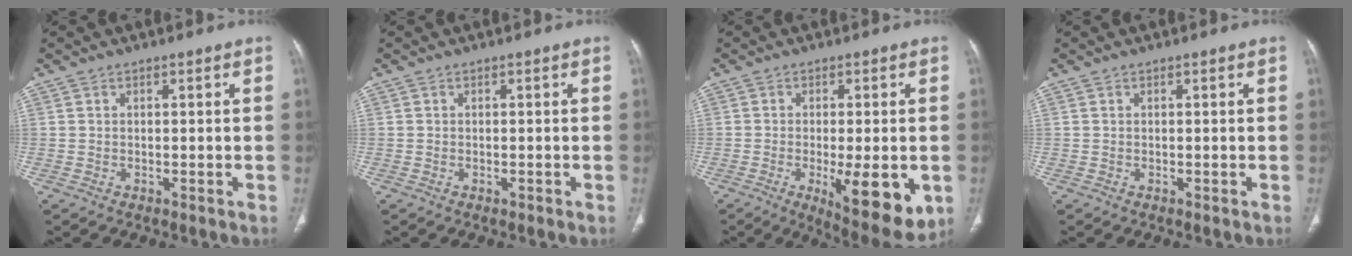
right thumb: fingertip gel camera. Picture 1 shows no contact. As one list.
[{"total": 0.0}, {"total": 13.1, "force": [-3.6, 4.3, 11.8], "torque": [-0.156, -0.023, -0.041]}, {"total": 0.0}]